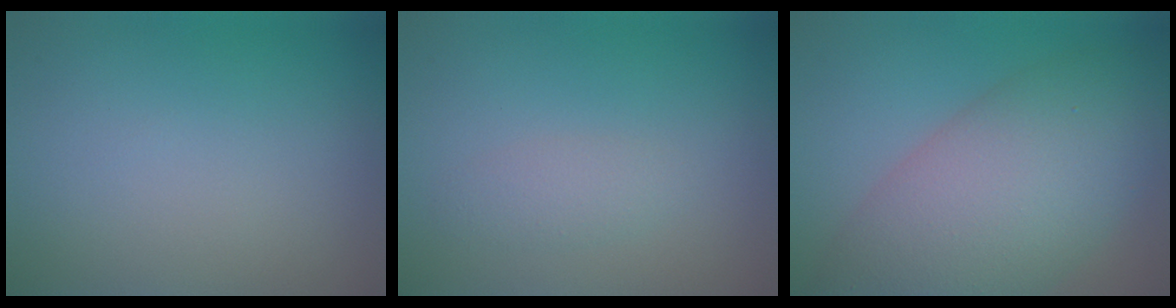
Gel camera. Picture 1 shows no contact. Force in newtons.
{"total": 1.4, "press": 1.4, "slide": 0.1}
{"total": 10.3, "press": 10.3, "slide": 0.4}